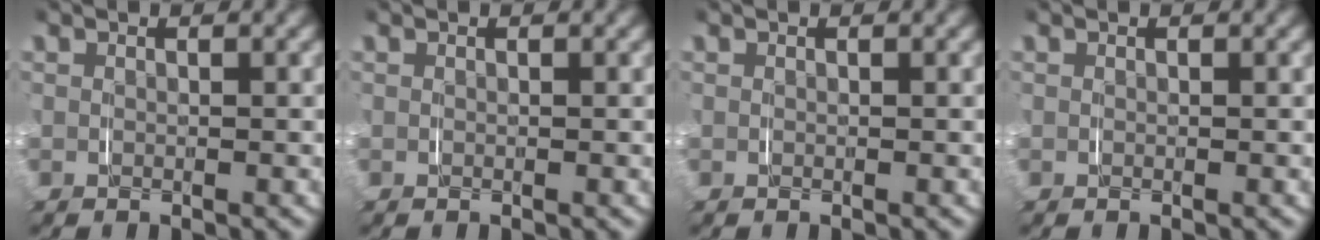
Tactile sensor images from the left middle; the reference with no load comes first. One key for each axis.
{"total": 0.0}
{"total": 0.0}
{"total": 0.0}